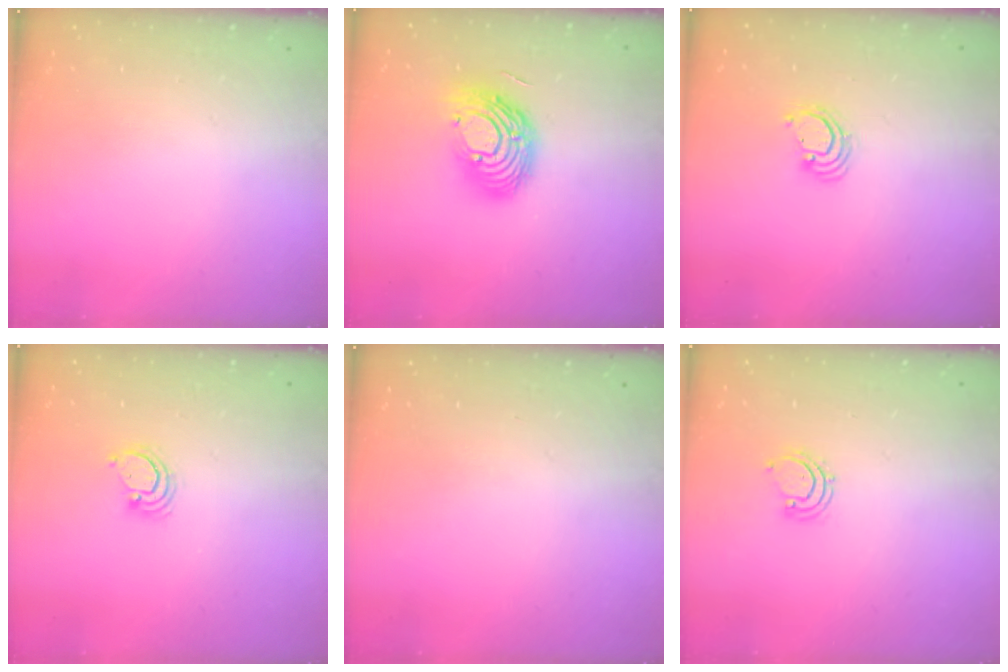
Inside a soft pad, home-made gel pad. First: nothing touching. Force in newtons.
{"total": 13.0, "press": 12.9, "slide": 1.0}
{"total": 2.8, "press": 2.8, "slide": 0.2}
{"total": 2.6, "press": 2.6, "slide": 0.3}
{"total": 0.0}
{"total": 3.5, "press": 3.5, "slide": 0.3}